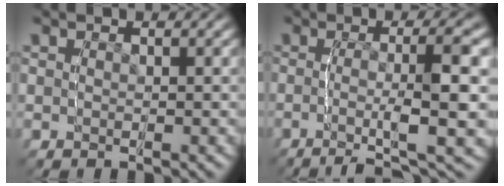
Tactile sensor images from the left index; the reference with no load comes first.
{"total": 6.6, "force": [-2.6, 0.7, 6.0], "torque": [-0.093, -0.009, -0.042]}